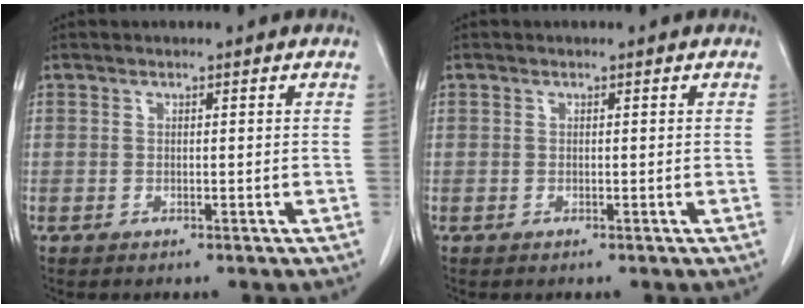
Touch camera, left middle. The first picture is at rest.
{"total": 0.0}